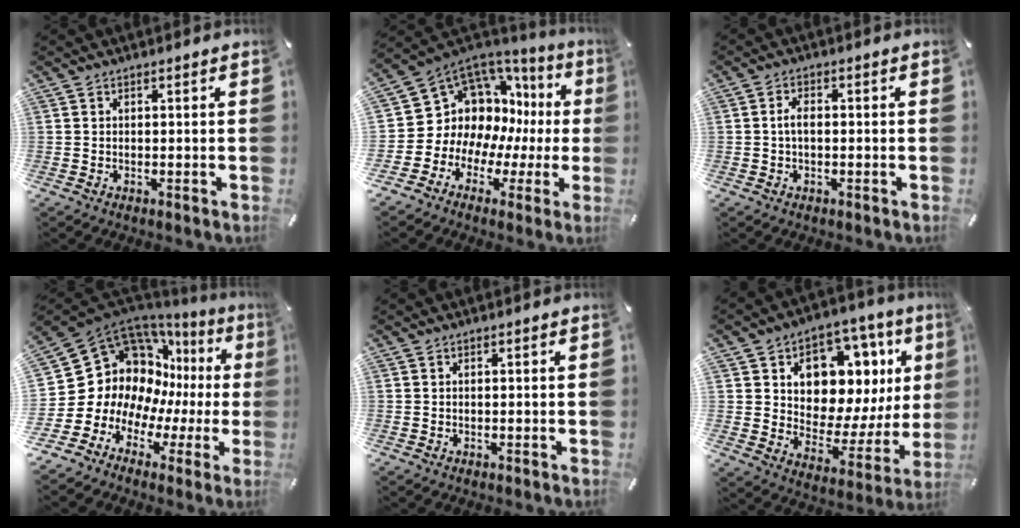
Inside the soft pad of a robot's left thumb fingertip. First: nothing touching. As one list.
[{"total": 12.6, "force": [4.4, 10.4, 5.6], "torque": [-0.118, -0.057, 0.096]}, {"total": 3.2, "force": [-0.3, 1.8, 2.6], "torque": [-0.050, 0.006, -0.006]}, {"total": 17.1, "force": [5.3, 14.2, 7.9], "torque": [-0.143, -0.079, 0.124]}, {"total": 0.0}, {"total": 12.6, "force": [6.9, 8.3, 6.5], "torque": [-0.091, -0.070, 0.121]}]